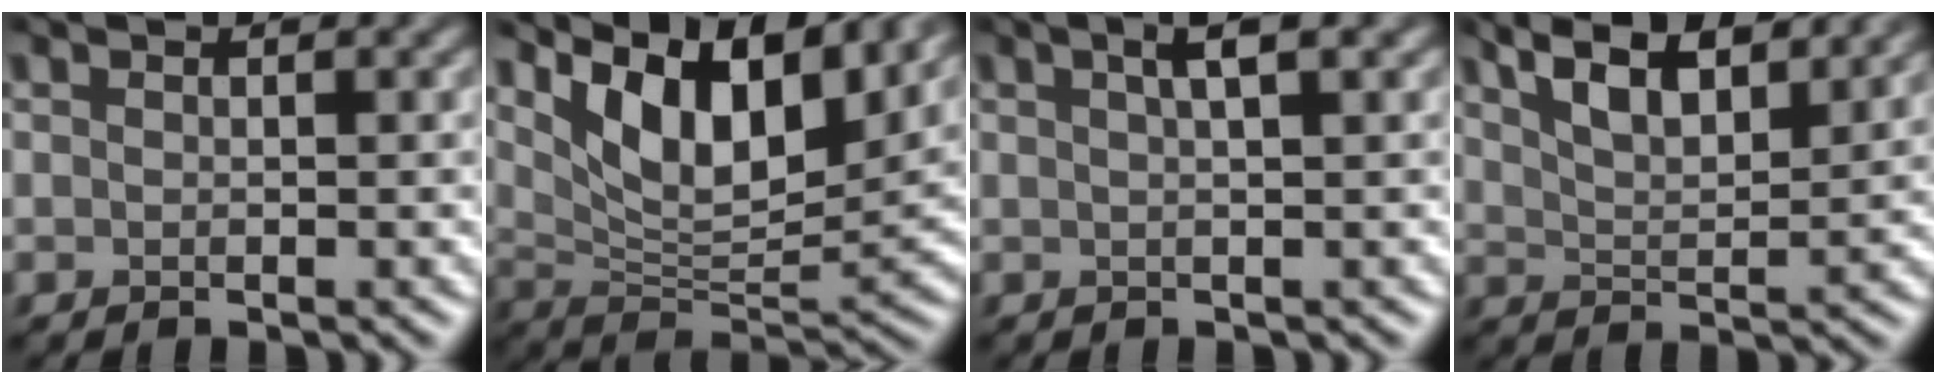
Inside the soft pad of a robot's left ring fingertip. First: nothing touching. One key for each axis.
{"total": 8.5, "fx": 5.1, "fy": 3.1, "fz": 6.1, "tx": -0.100, "ty": -0.011, "tz": 0.090}
{"total": 2.1, "fx": 0.9, "fy": -0.1, "fz": 1.9, "tx": -0.025, "ty": 0.011, "tz": 0.015}
{"total": 6.3, "fx": 4.9, "fy": 1.6, "fz": 3.8, "tx": -0.059, "ty": 0.023, "tz": 0.067}